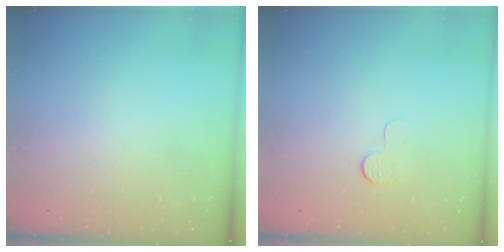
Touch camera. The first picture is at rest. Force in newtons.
{"total": 5.3, "press": 5.3, "slide": 0.4}